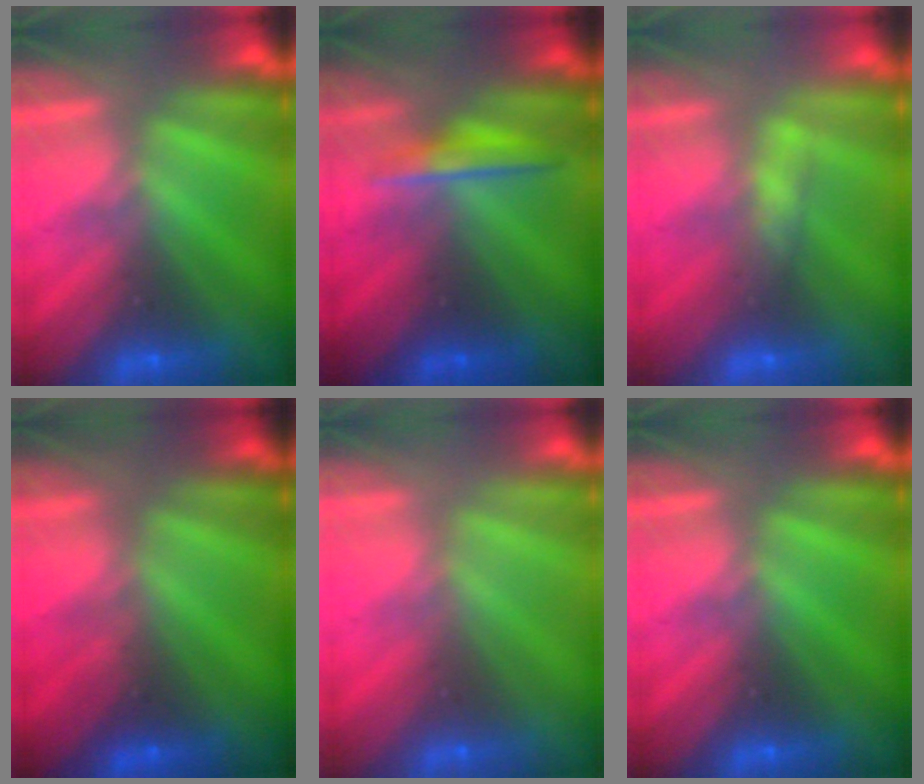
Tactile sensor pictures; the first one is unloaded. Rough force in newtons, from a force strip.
{"total": 1.7}
{"total": 2.4}
{"total": 2.2}
{"total": 3.1}
{"total": 0.0}